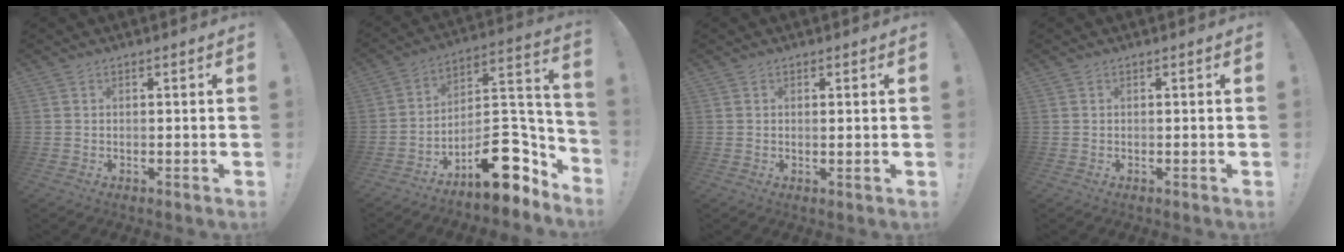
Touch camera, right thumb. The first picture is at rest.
{"total": 17.4, "force": [-10.1, 8.6, 11.3], "torque": [-0.114, 0.058, -0.153]}
{"total": 1.1, "force": [0.5, -0.2, 0.9], "torque": [-0.005, -0.005, 0.005]}
{"total": 0.0}